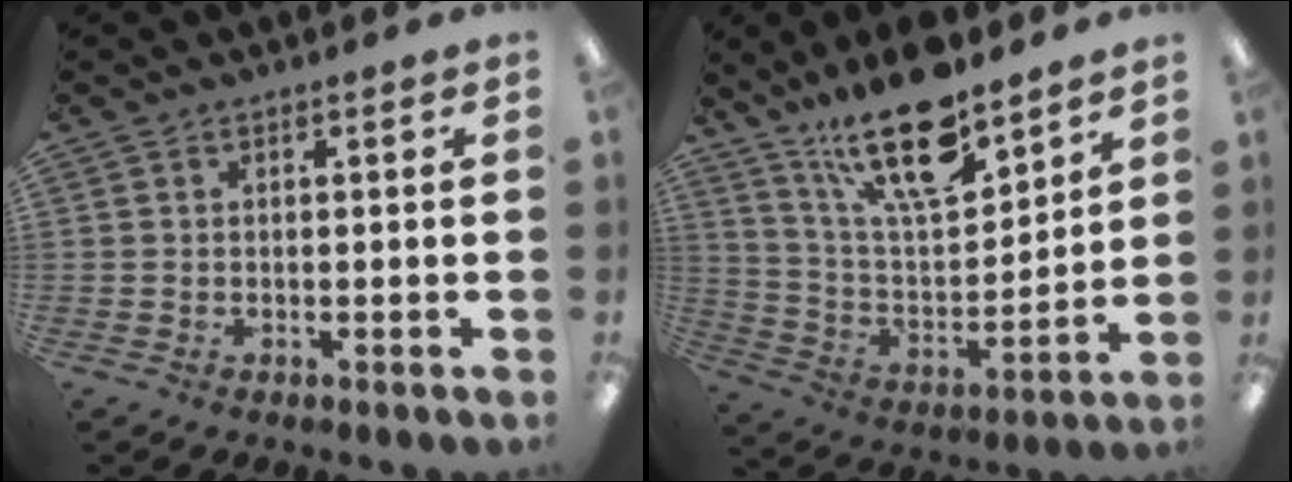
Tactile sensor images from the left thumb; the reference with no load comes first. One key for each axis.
{"total": 20.6, "fx": 14.2, "fy": 7.5, "fz": 12.9, "tx": -0.219, "ty": -0.080, "tz": 0.243}